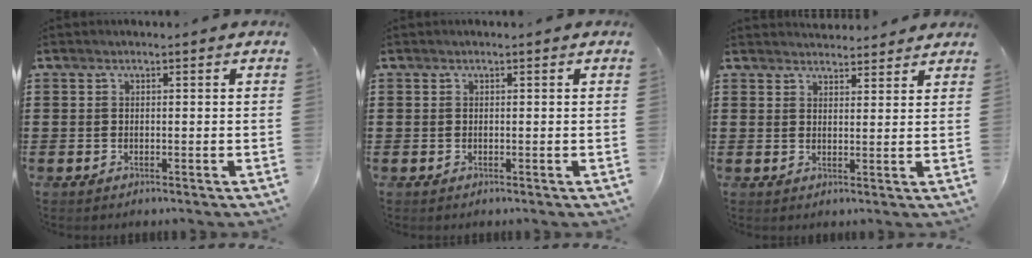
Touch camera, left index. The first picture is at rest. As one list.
[{"total": 0.0}, {"total": 2.7, "force": [2.7, 0.3, 0.0], "torque": [0.000, -0.011, 0.050]}]